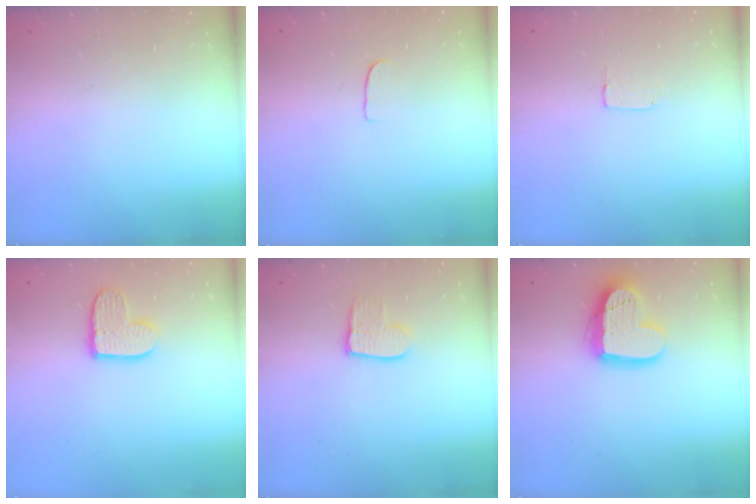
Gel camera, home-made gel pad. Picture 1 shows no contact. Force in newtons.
{"total": 5.0, "press": 4.9, "slide": 0.5}
{"total": 2.9, "press": 2.9, "slide": 0.2}
{"total": 10.7, "press": 10.7, "slide": 0.8}
{"total": 9.5, "press": 9.4, "slide": 0.8}
{"total": 17.8, "press": 17.7, "slide": 1.4}